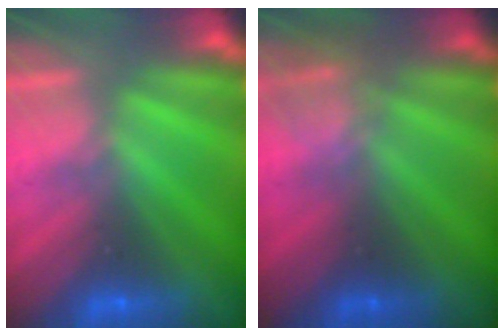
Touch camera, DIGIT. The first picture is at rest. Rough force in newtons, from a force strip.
{"total": 2.4}